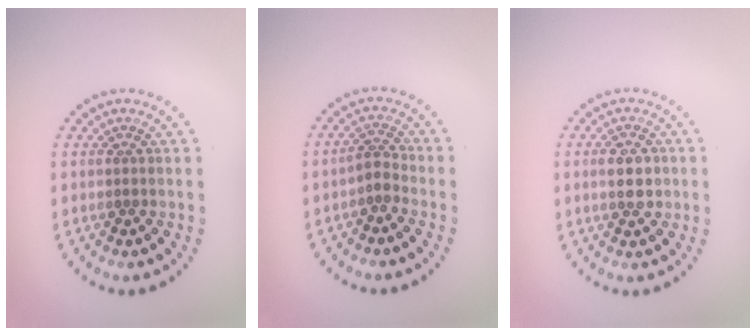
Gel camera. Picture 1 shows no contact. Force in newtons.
{"total": 1.6, "press": 1.2, "slide": 1.0}
{"total": 2.9, "press": 2.9, "slide": 0.1}